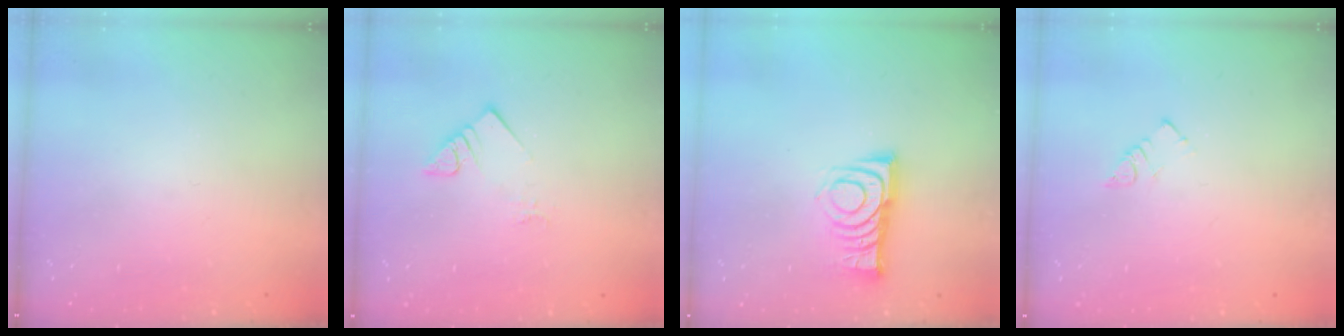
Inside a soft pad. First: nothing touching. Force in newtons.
{"total": 4.7, "press": 4.7, "slide": 0.4}
{"total": 9.5, "press": 9.5, "slide": 0.3}
{"total": 2.5, "press": 2.5, "slide": 0.1}